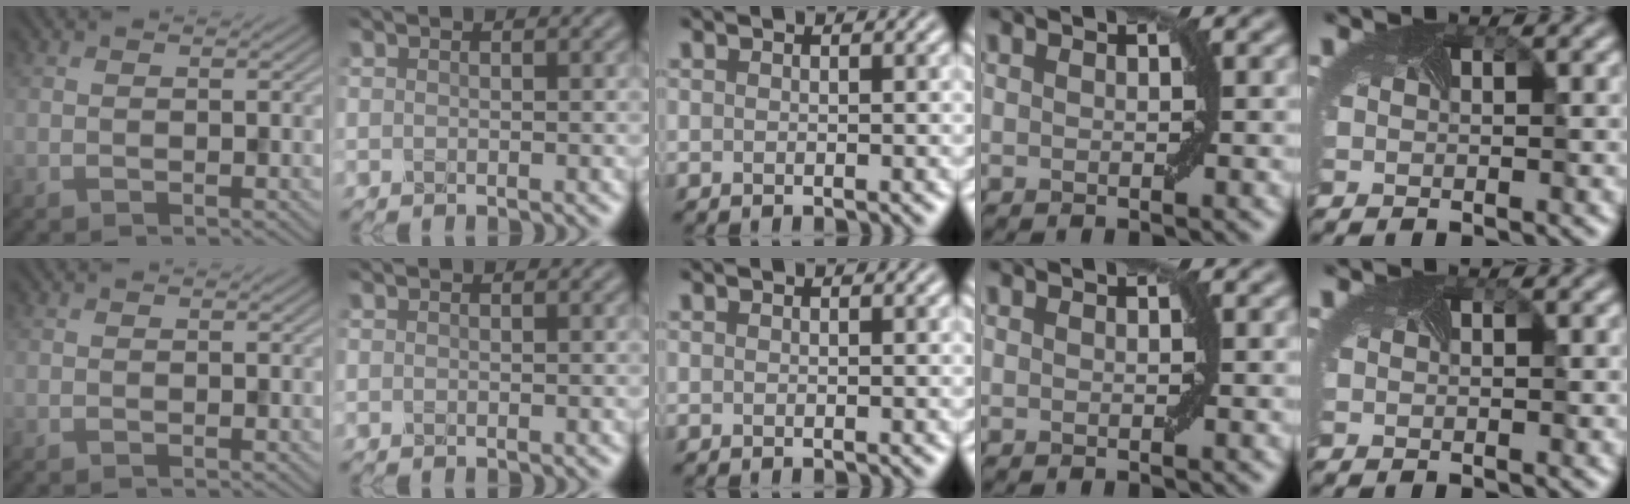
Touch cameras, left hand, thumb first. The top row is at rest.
{}